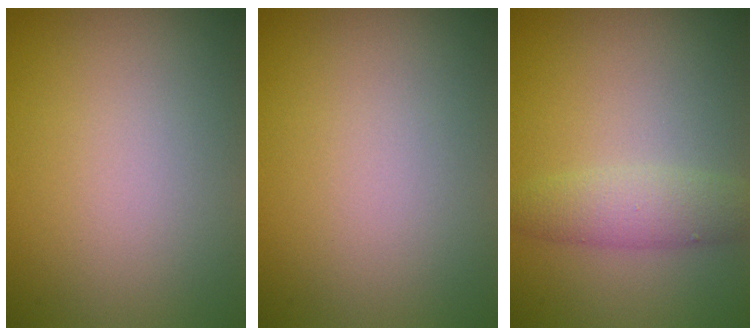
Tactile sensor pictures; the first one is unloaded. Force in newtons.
{"total": 0.0}
{"total": 2.9, "press": 2.9, "slide": 0.0}